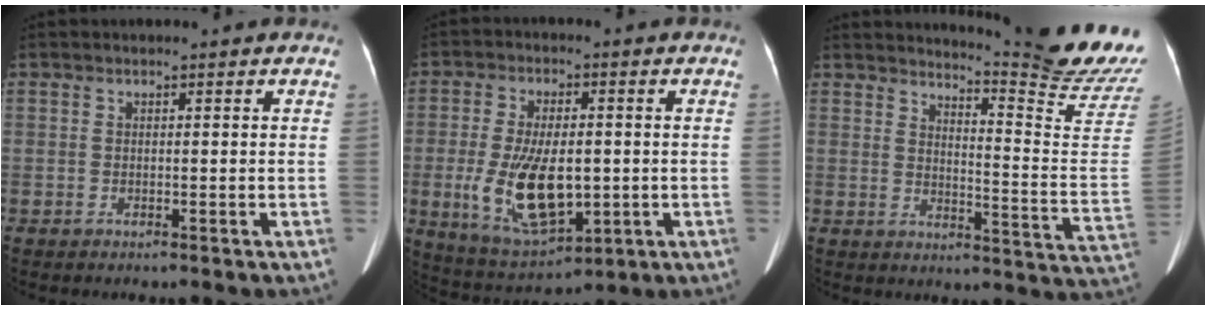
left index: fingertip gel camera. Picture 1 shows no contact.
{"total": 12.9, "force": [-1.8, 5.6, 11.5], "torque": [-0.225, -0.012, -0.016]}
{"total": 16.2, "force": [15.3, -3.5, 4.1], "torque": [-0.069, -0.140, 0.182]}